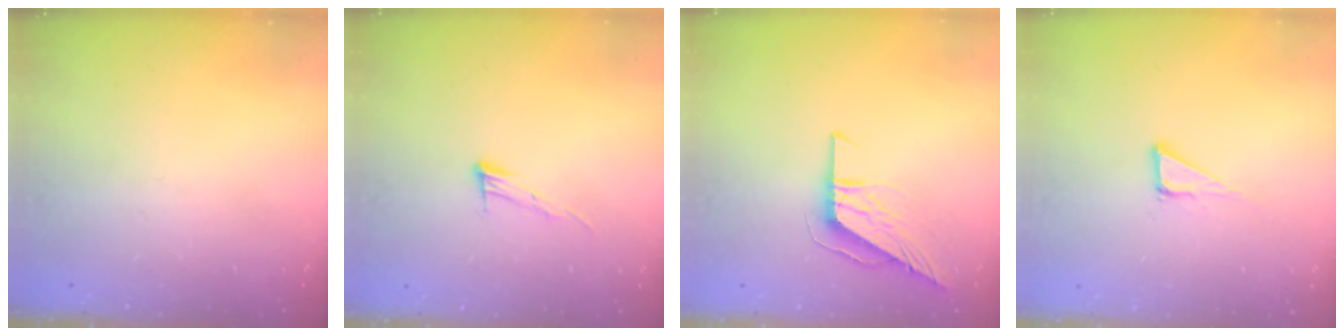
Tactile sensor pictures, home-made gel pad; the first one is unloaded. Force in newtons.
{"total": 6.7, "press": 6.7, "slide": 0.4}
{"total": 9.4, "press": 9.4, "slide": 0.9}
{"total": 4.7, "press": 4.7, "slide": 0.2}